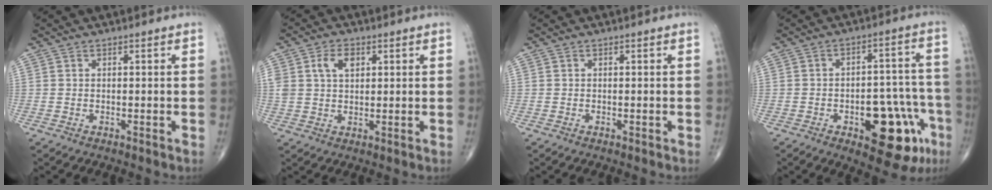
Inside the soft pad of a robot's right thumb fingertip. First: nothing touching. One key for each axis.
{"total": 5.8, "fx": 2.1, "fy": 3.7, "fz": 3.9, "tx": -0.065, "ty": 0.001, "tz": 0.040}
{"total": 0.0}
{"total": 16.3, "fx": -6.8, "fy": 7.7, "fz": 12.6, "tx": -0.123, "ty": 0.047, "tz": -0.077}